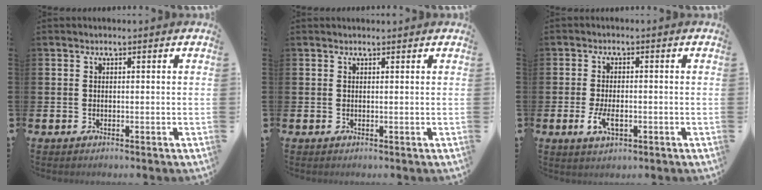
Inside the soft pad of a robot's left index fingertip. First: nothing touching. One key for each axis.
{"total": 0.5, "fx": 0.5, "fy": 0.0, "fz": 0.1, "tx": 0.010, "ty": -0.005, "tz": 0.007}
{"total": 3.6, "fx": -0.9, "fy": 1.8, "fz": 3.0, "tx": -0.048, "ty": -0.004, "tz": -0.019}